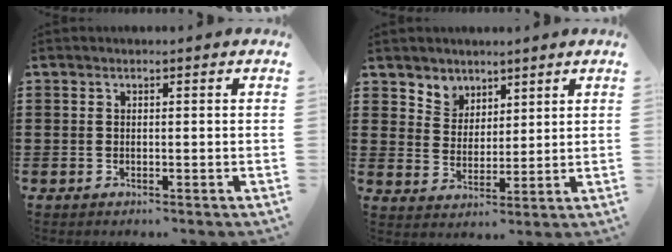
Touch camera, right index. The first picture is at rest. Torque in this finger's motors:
{"motor_torque": [0.01, 0.00, 0.10, 0.01]}